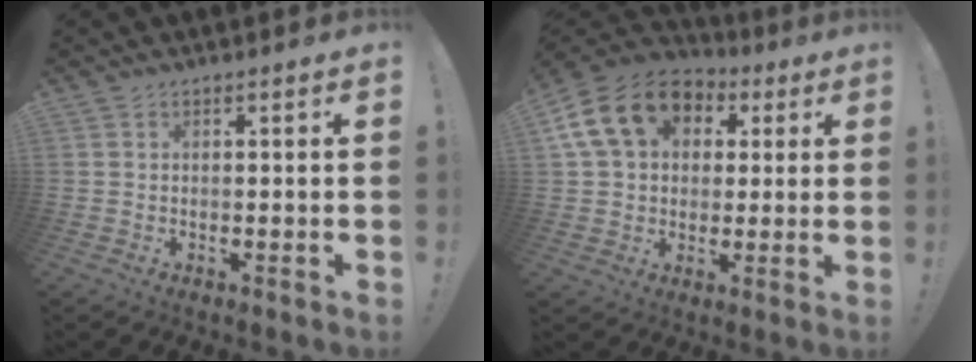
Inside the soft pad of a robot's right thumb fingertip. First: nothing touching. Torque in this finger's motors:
{"motor_torque": [1.99, 2.57, 0.73, -0.40, 0.13]}